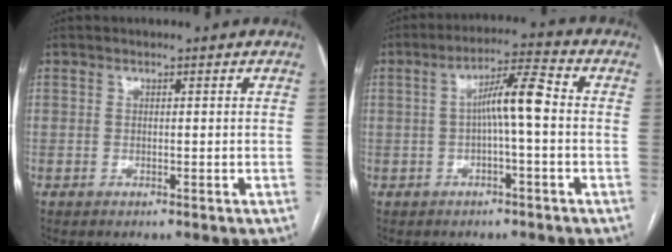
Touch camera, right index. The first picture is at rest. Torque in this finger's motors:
{"motor_torque": [1.09, 0.12, 0.34, 0.13]}